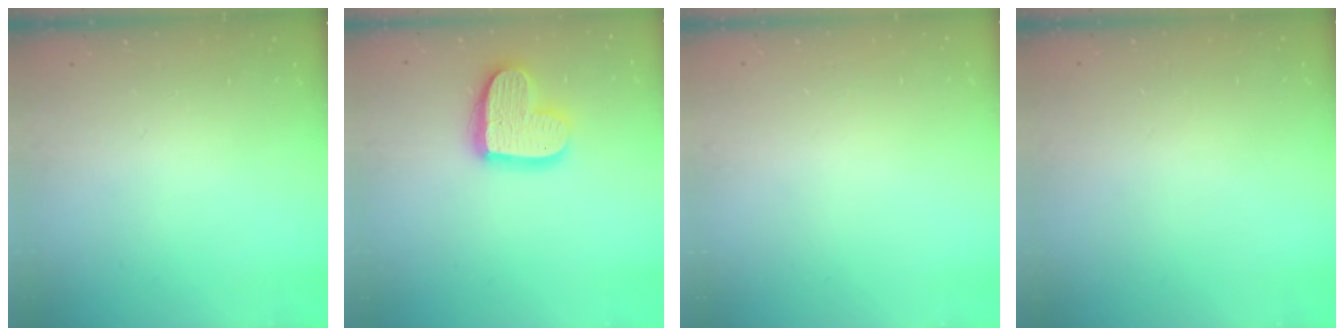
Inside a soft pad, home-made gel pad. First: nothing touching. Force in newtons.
{"total": 16.2, "press": 16.1, "slide": 1.3}
{"total": 0.0}
{"total": 0.0}